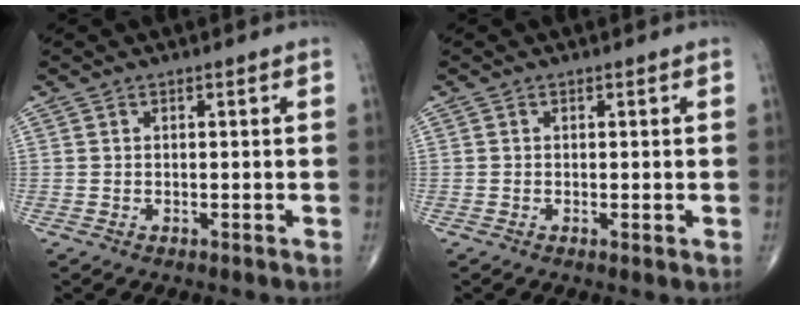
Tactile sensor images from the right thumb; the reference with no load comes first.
{"total": 0.8, "force": [-0.1, 0.1, 0.8], "torque": [-0.019, -0.005, -0.003]}